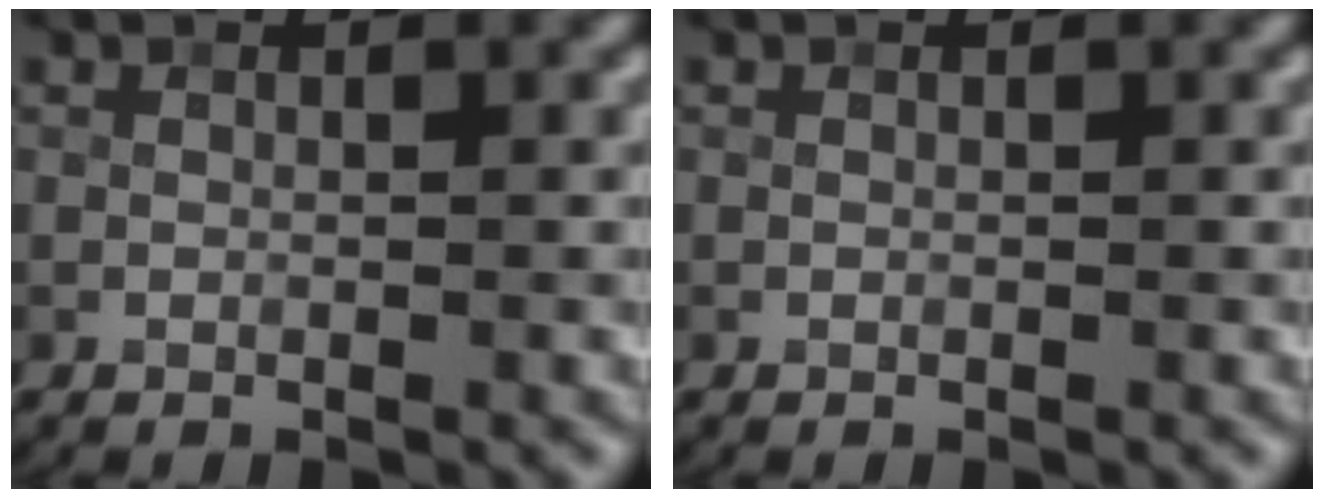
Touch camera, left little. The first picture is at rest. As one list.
[{"total": 0.0}]